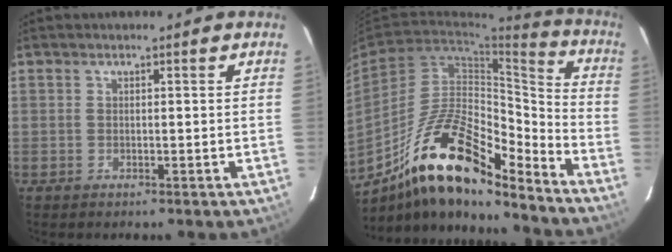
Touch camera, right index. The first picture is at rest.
{"total": 20.6, "force": [-14.5, 6.3, 13.2], "torque": [-0.231, 0.003, -0.253]}